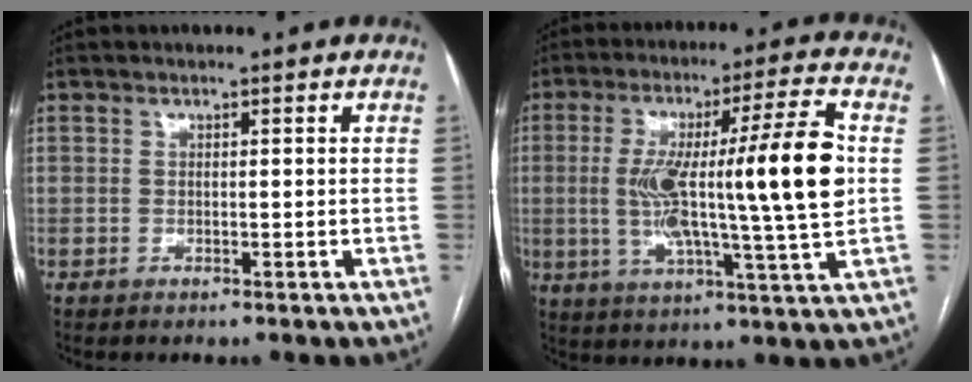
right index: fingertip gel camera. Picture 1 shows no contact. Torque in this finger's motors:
{"motor_torque": [2.07, -0.07, 1.05, 0.21]}